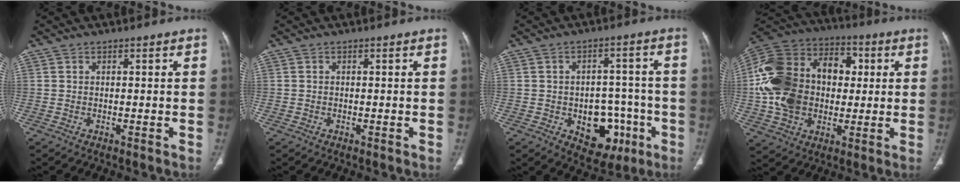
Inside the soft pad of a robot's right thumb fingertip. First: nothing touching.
{"total": 0.0}
{"total": 11.8, "force": [-3.9, 8.2, 7.5], "torque": [-0.053, 0.034, -0.040]}
{"total": 25.6, "force": [1.1, 18.9, 17.2], "torque": [-0.340, 0.035, 0.027]}